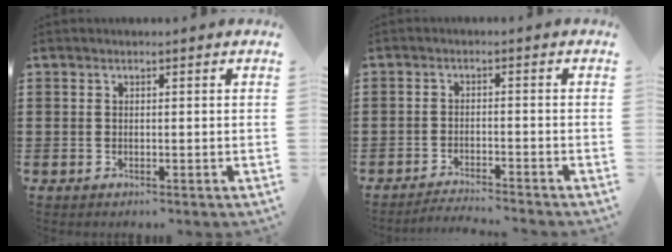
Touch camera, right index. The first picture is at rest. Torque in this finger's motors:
{"motor_torque": [-0.54, 0.26, -1.05, -0.06]}